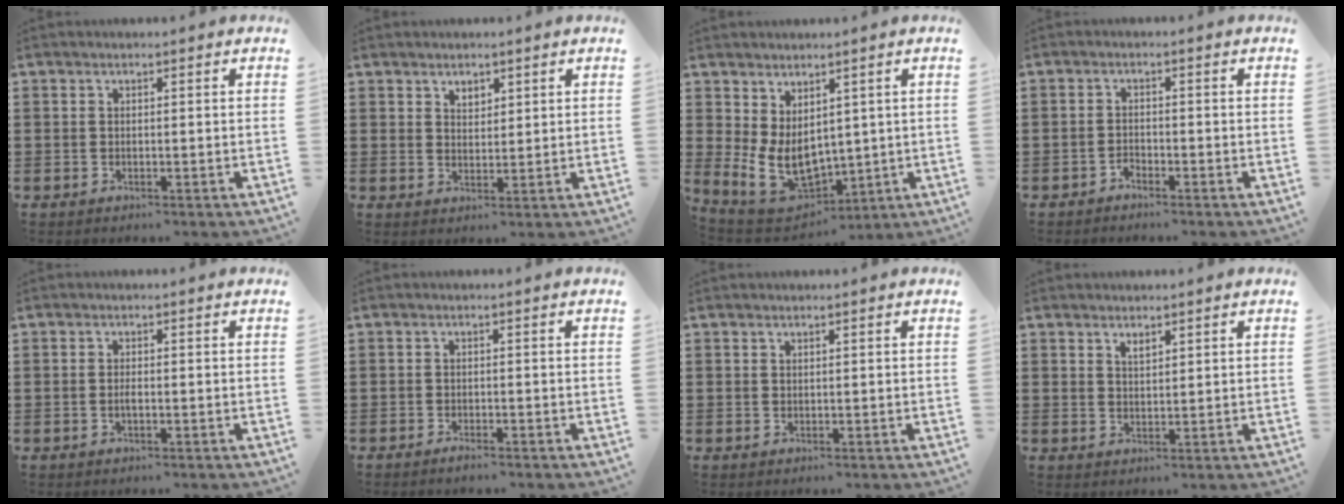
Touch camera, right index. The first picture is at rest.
{"total": 2.1, "force": [1.6, 1.4, 0.5], "torque": [-0.014, 0.007, 0.030]}
{"total": 8.7, "force": [1.2, 6.0, 6.2], "torque": [-0.143, -0.014, 0.029]}
{"total": 1.4, "force": [-1.4, 0.3, 0.1], "torque": [-0.008, 0.003, -0.029]}
{"total": 1.2, "force": [-0.4, 0.3, 1.1], "torque": [-0.022, -0.002, -0.006]}
{"total": 1.1, "force": [-1.1, 0.0, 0.4], "torque": [-0.009, -0.002, -0.020]}
{"total": 0.0}
{"total": 1.5, "force": [1.2, 0.6, 0.6], "torque": [-0.014, 0.003, 0.022]}